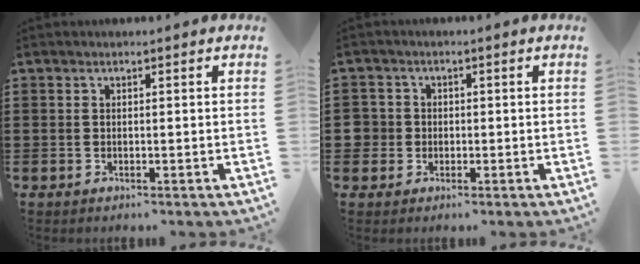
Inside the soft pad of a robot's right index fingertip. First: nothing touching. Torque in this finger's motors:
{"motor_torque": [0.12, -0.04, 0.00, 0.00]}